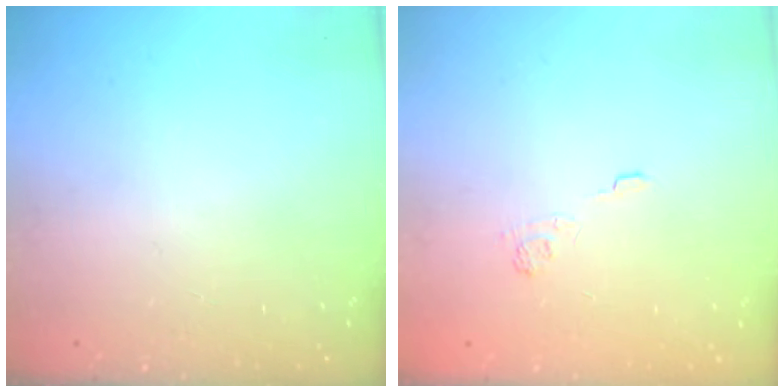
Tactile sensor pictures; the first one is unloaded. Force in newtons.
{"total": 2.3, "press": 1.8, "slide": 1.3}